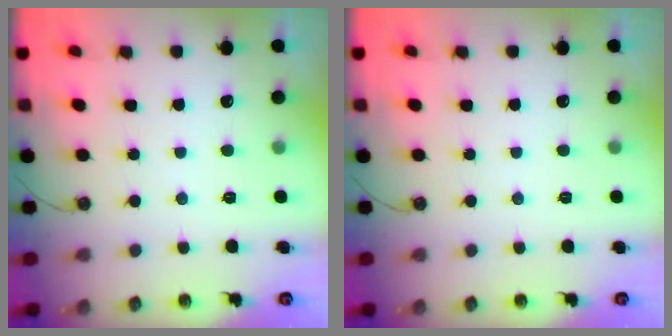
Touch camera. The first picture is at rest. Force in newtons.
{"total": 0.0}